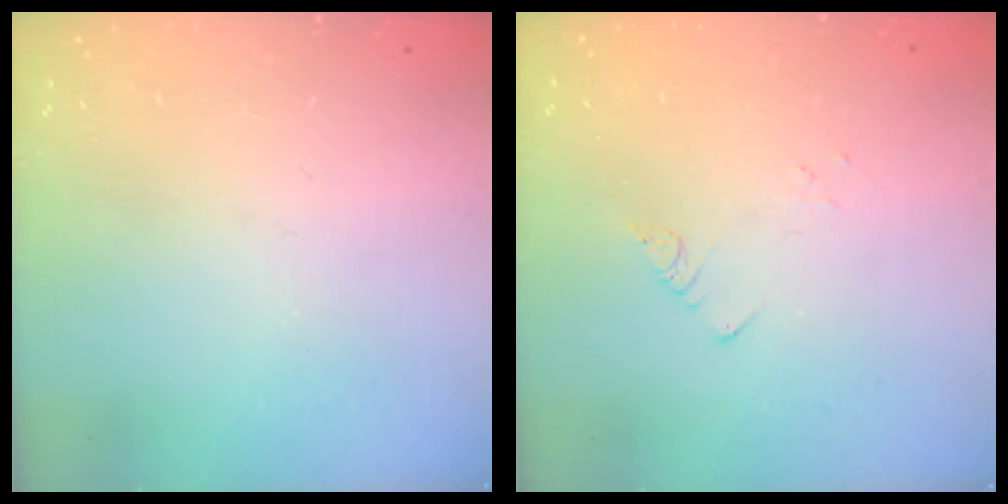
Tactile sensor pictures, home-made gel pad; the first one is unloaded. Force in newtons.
{"total": 1.9, "press": 1.9, "slide": 0.2}